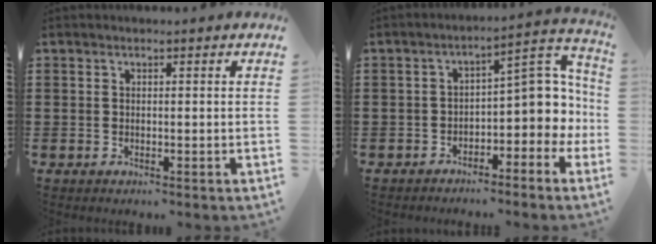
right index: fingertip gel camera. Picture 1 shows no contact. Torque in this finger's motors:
{"motor_torque": [1.77, -0.36, 0.63, 0.07]}